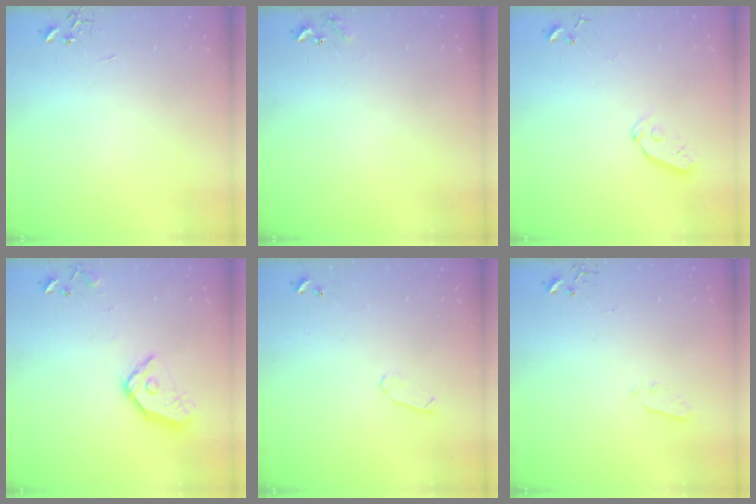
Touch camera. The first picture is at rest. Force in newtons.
{"total": 7.8, "press": 7.8, "slide": 0.5}
{"total": 5.6, "press": 5.6, "slide": 0.7}
{"total": 12.2, "press": 12.2, "slide": 1.1}
{"total": 5.2, "press": 5.1, "slide": 1.0}
{"total": 2.5, "press": 2.5, "slide": 0.4}